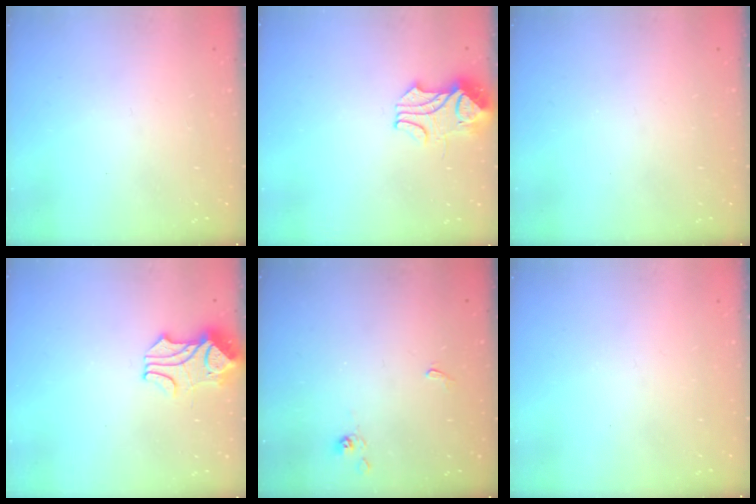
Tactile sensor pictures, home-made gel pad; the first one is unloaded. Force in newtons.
{"total": 2.1, "press": 2.0, "slide": 0.8}
{"total": 0.0}
{"total": 2.0, "press": 1.7, "slide": 1.1}
{"total": 2.6, "press": 2.6, "slide": 0.4}
{"total": 0.0}